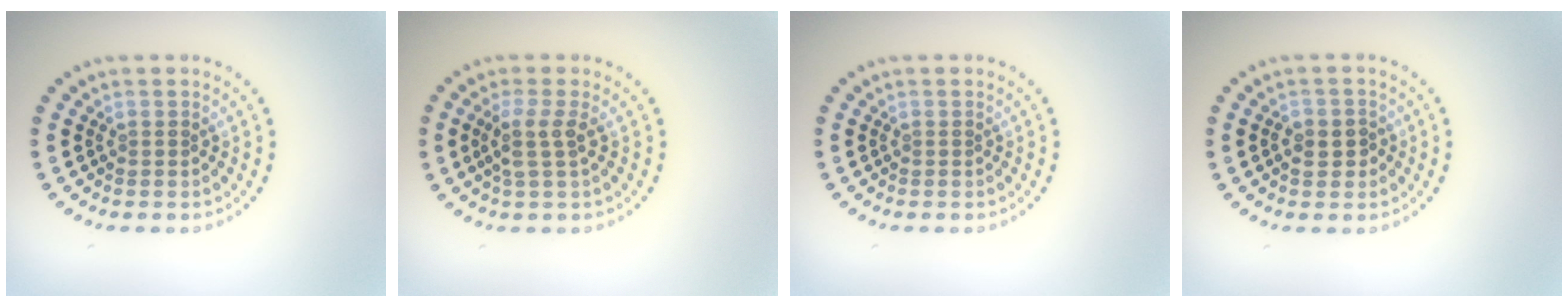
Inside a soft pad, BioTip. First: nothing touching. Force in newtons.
{"total": 2.3, "press": 1.8, "slide": 1.5}
{"total": 0.0}
{"total": 2.3, "press": 2.3, "slide": 0.6}